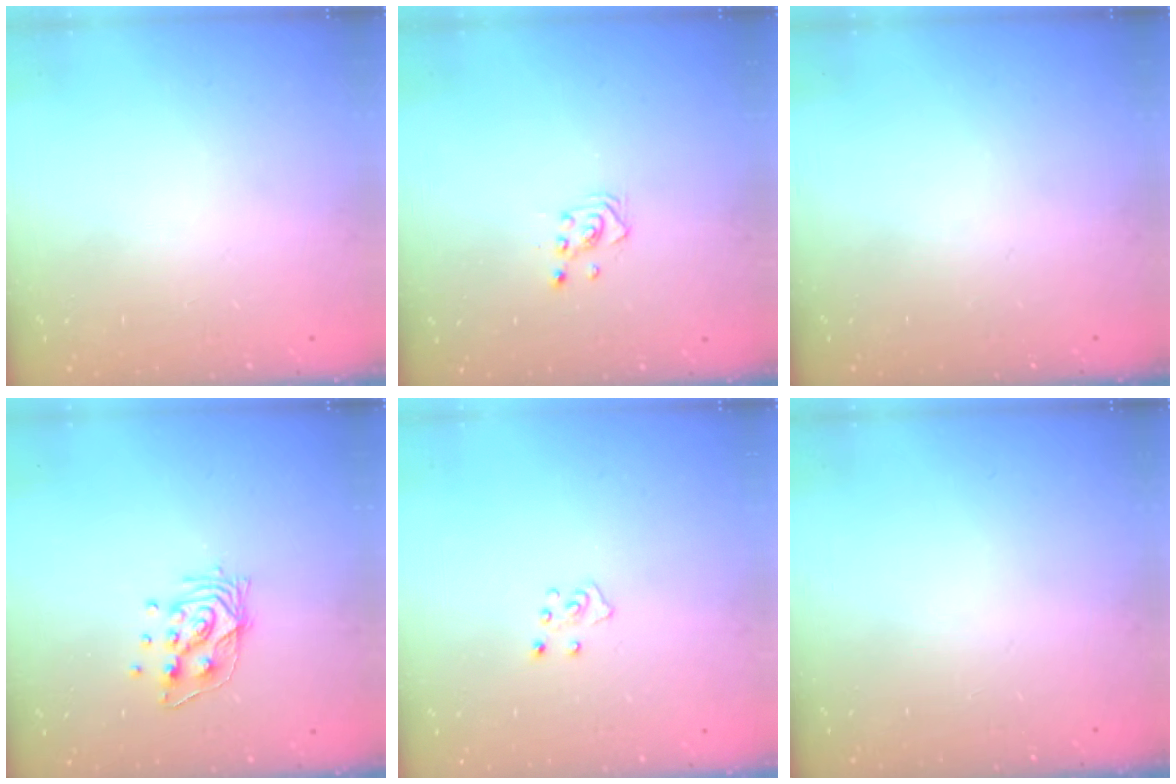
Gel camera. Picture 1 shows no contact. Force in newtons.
{"total": 2.8, "press": 2.8, "slide": 0.3}
{"total": 0.0}
{"total": 10.3, "press": 10.3, "slide": 0.7}
{"total": 5.0, "press": 5.0, "slide": 0.3}
{"total": 0.0}